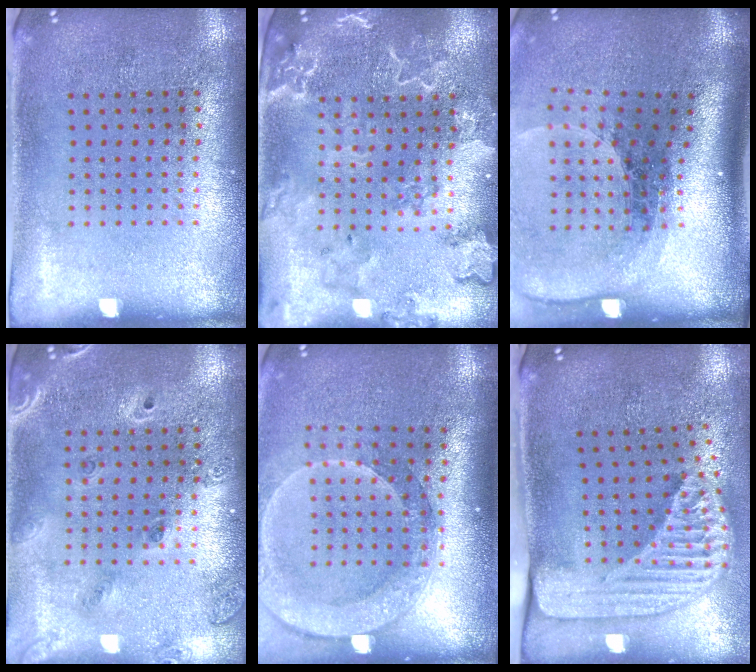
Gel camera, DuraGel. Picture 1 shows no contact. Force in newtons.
{"total": 2.7, "press": 2.6, "slide": 0.8}
{"total": 2.6, "press": 1.9, "slide": 1.8}
{"total": 1.5, "press": 1.3, "slide": 0.7}
{"total": 2.5, "press": 2.0, "slide": 1.5}
{"total": 2.5, "press": 1.7, "slide": 1.7}